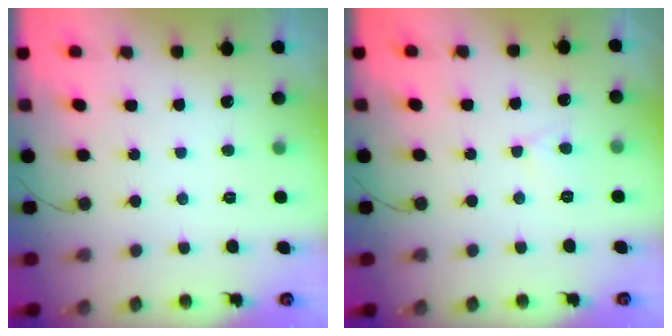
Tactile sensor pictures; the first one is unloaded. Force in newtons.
{"total": 4.9, "press": 4.8, "slide": 0.5}